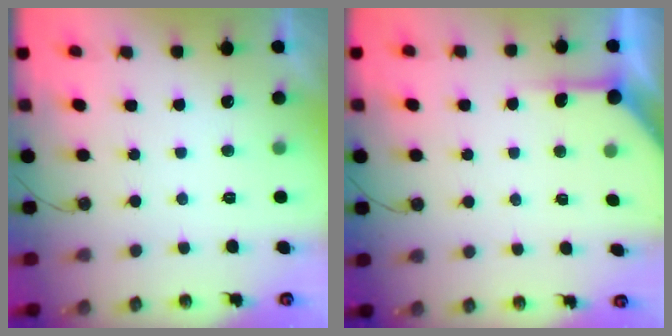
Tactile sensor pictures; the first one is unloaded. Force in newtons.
{"total": 5.0, "press": 4.9, "slide": 0.3}